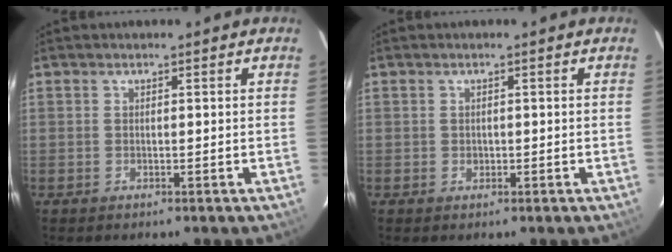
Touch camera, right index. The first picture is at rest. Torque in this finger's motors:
{"motor_torque": [0.12, 0.07, 0.03, 0.00]}